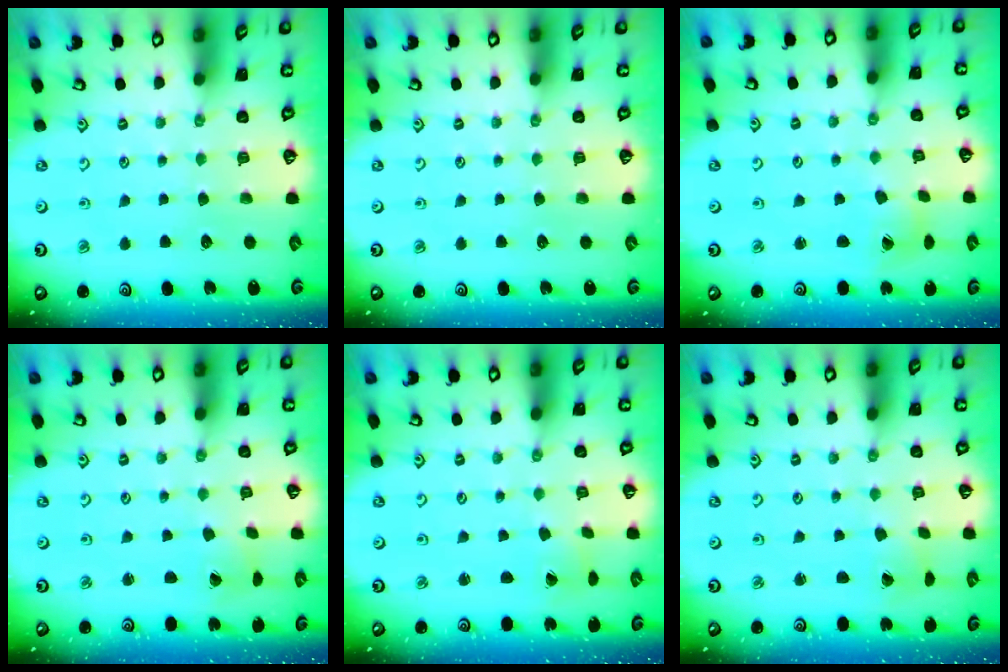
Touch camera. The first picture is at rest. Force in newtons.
{"total": 0.0}
{"total": 3.0, "press": 3.0, "slide": 0.4}
{"total": 1.3, "press": 1.3, "slide": 0.3}
{"total": 1.5, "press": 1.5, "slide": 0.0}
{"total": 1.3, "press": 1.3, "slide": 0.3}